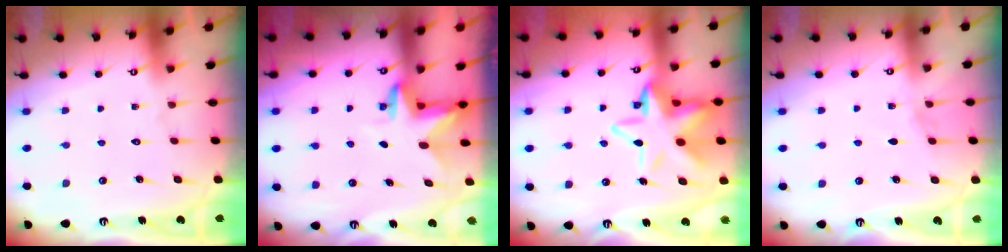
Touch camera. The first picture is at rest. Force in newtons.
{"total": 3.3, "press": 3.3, "slide": 0.2}
{"total": 14.4, "press": 14.0, "slide": 3.1}
{"total": 3.9, "press": 3.9, "slide": 0.5}